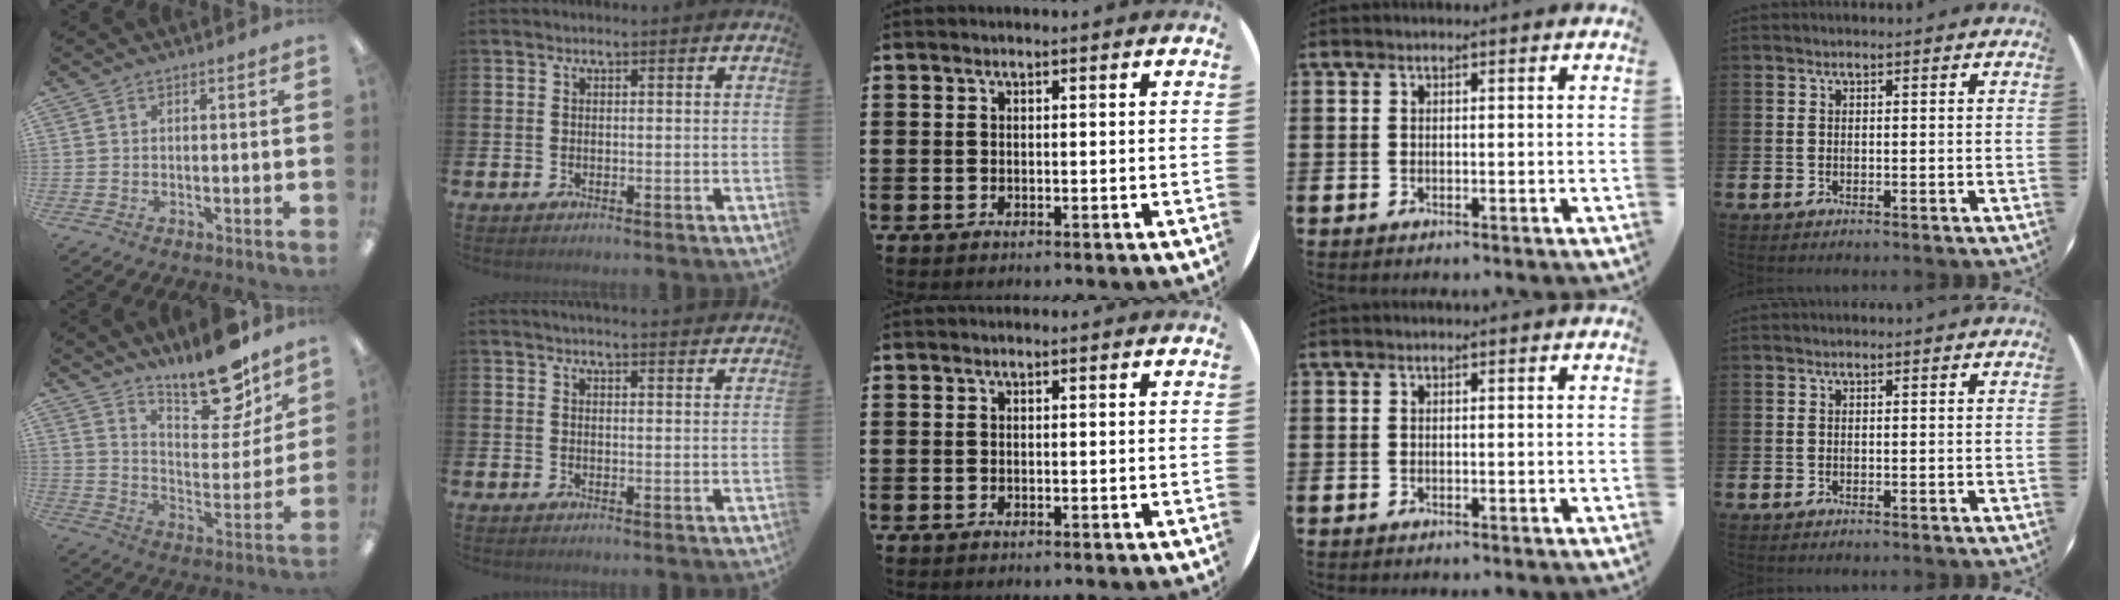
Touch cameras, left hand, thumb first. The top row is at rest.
{"thumb": {"total": 17.1, "force": [14.3, 5.2, 7.8], "torque": [-0.111, -0.106, 0.243]}, "index": {"total": 2.8, "force": [2.8, -0.2, -0.1], "torque": [0.000, -0.017, 0.049]}}